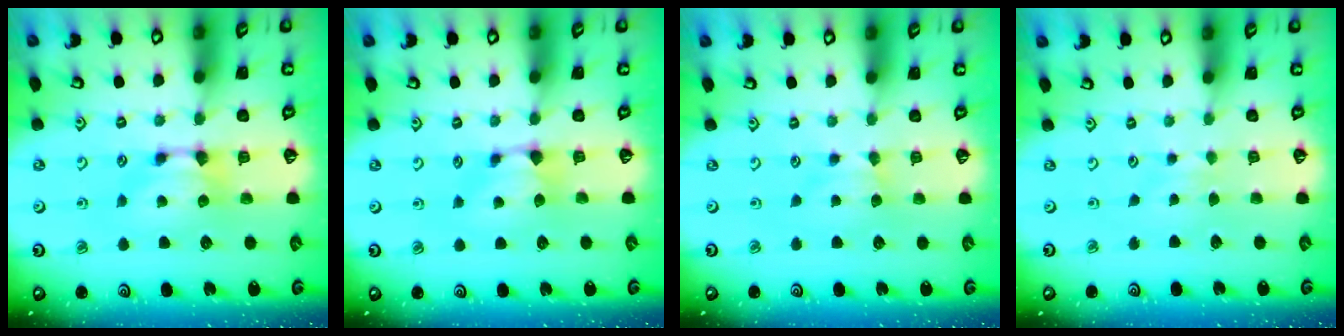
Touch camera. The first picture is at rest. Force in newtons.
{"total": 0.9, "press": 0.6, "slide": 0.6}
{"total": 1.8, "press": 1.8, "slide": 0.4}
{"total": 2.3, "press": 2.3, "slide": 0.3}